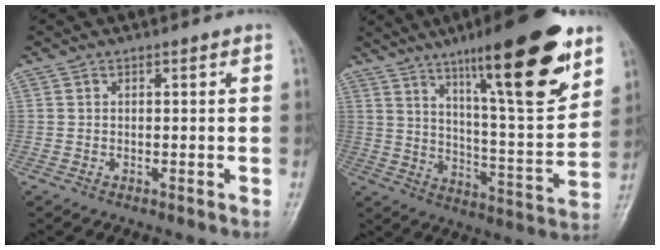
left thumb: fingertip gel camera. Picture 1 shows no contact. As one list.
[{"total": 22.3, "force": [13.1, 4.3, 17.5], "torque": [-0.232, -0.060, 0.208]}]